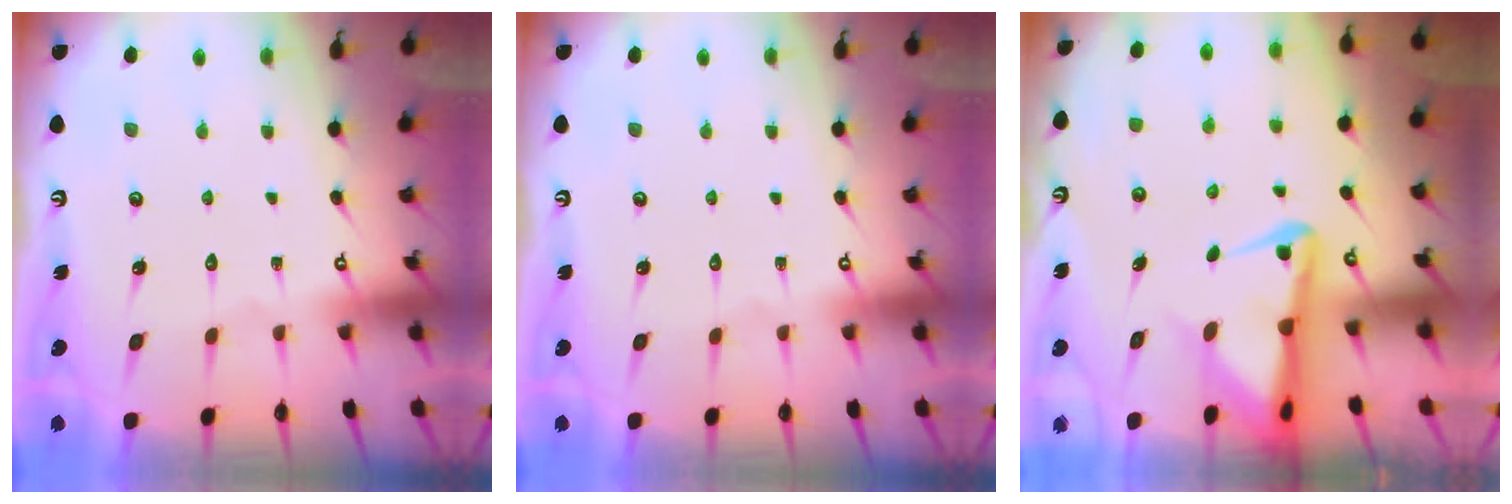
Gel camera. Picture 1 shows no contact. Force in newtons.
{"total": 0.0}
{"total": 5.0, "press": 4.8, "slide": 1.3}